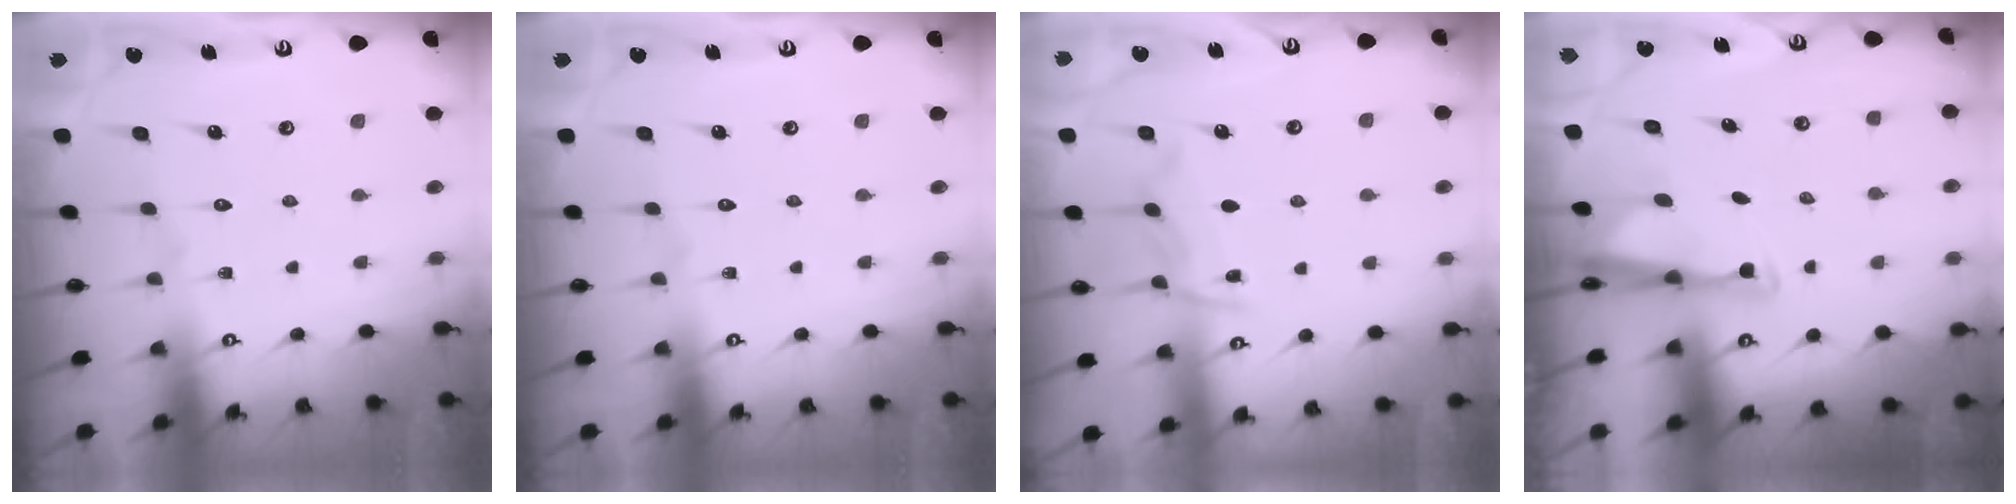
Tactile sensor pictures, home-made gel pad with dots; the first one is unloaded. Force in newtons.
{"total": 0.0}
{"total": 8.0, "press": 7.9, "slide": 0.8}
{"total": 2.9, "press": 2.8, "slide": 0.7}